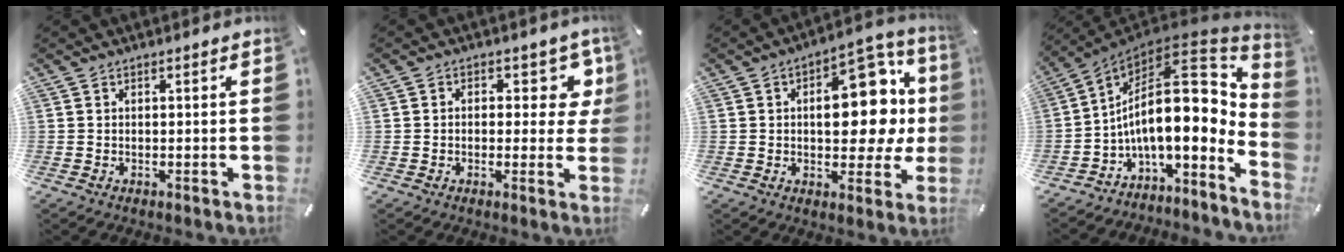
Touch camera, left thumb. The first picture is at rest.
{"total": 7.3, "force": [2.4, 5.0, 4.7], "torque": [-0.043, -0.016, 0.037]}
{"total": 20.1, "force": [2.5, 11.2, 16.5], "torque": [-0.186, -0.027, 0.039]}
{"total": 21.0, "force": [3.3, 9.9, 18.2], "torque": [-0.293, -0.063, 0.050]}